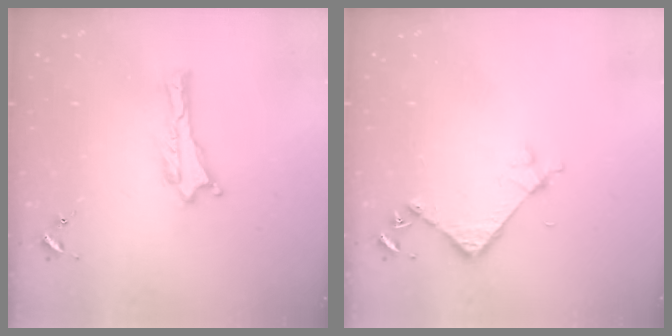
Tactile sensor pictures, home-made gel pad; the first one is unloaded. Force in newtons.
{"total": 4.2, "press": 4.2, "slide": 0.3}